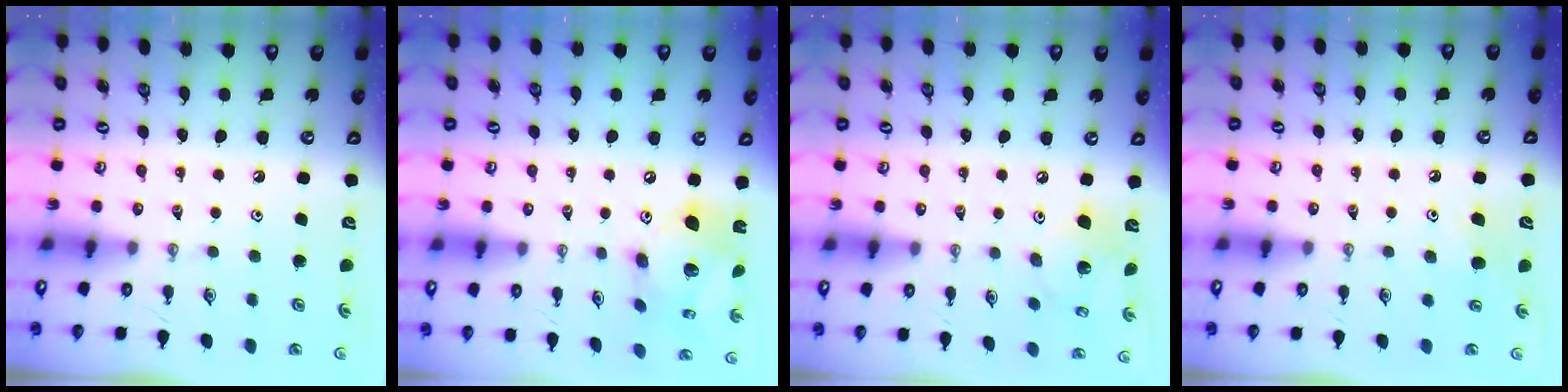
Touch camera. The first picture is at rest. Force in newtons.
{"total": 15.6, "press": 15.6, "slide": 1.5}
{"total": 12.5, "press": 12.3, "slide": 2.2}
{"total": 6.4, "press": 6.3, "slide": 1.0}